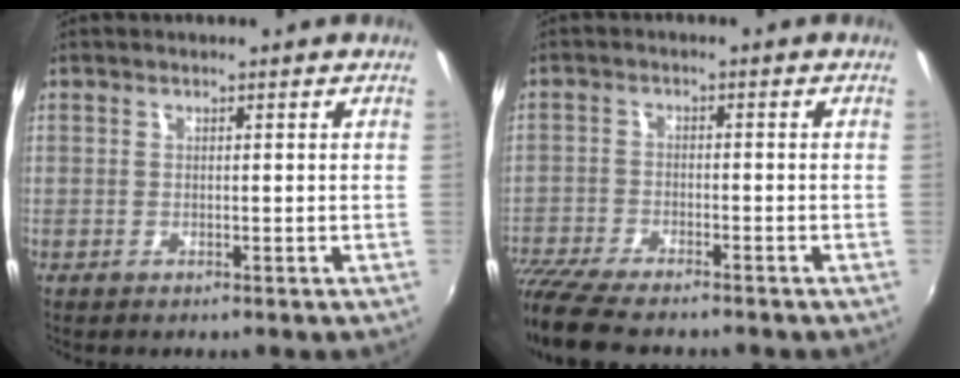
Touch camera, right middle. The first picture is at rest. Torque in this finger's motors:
{"motor_torque": [1.11, -1.03, 0.24, 0.16]}